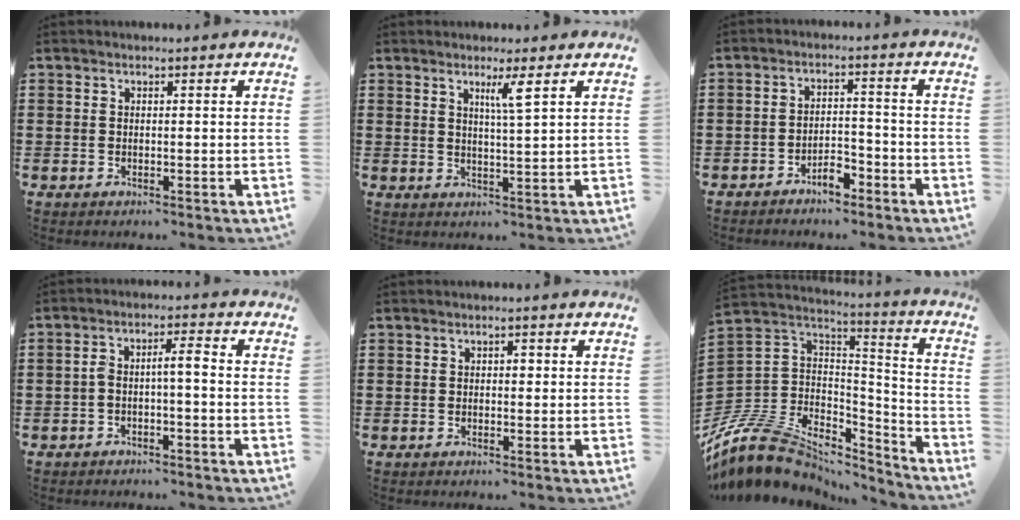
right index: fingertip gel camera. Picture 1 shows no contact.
{"total": 3.2, "force": [1.8, -0.3, 2.6], "torque": [-0.047, -0.009, 0.027]}
{"total": 3.9, "force": [-3.2, 1.3, 1.8], "torque": [-0.033, 0.011, -0.062]}
{"total": 3.1, "force": [-0.9, 0.7, 2.9], "torque": [-0.056, 0.010, -0.022]}
{"total": 1.0, "force": [0.1, 0.5, 0.8], "torque": [-0.016, 0.006, 0.001]}
{"total": 11.8, "force": [-8.1, 7.0, 5.0], "torque": [-0.133, 0.016, -0.155]}